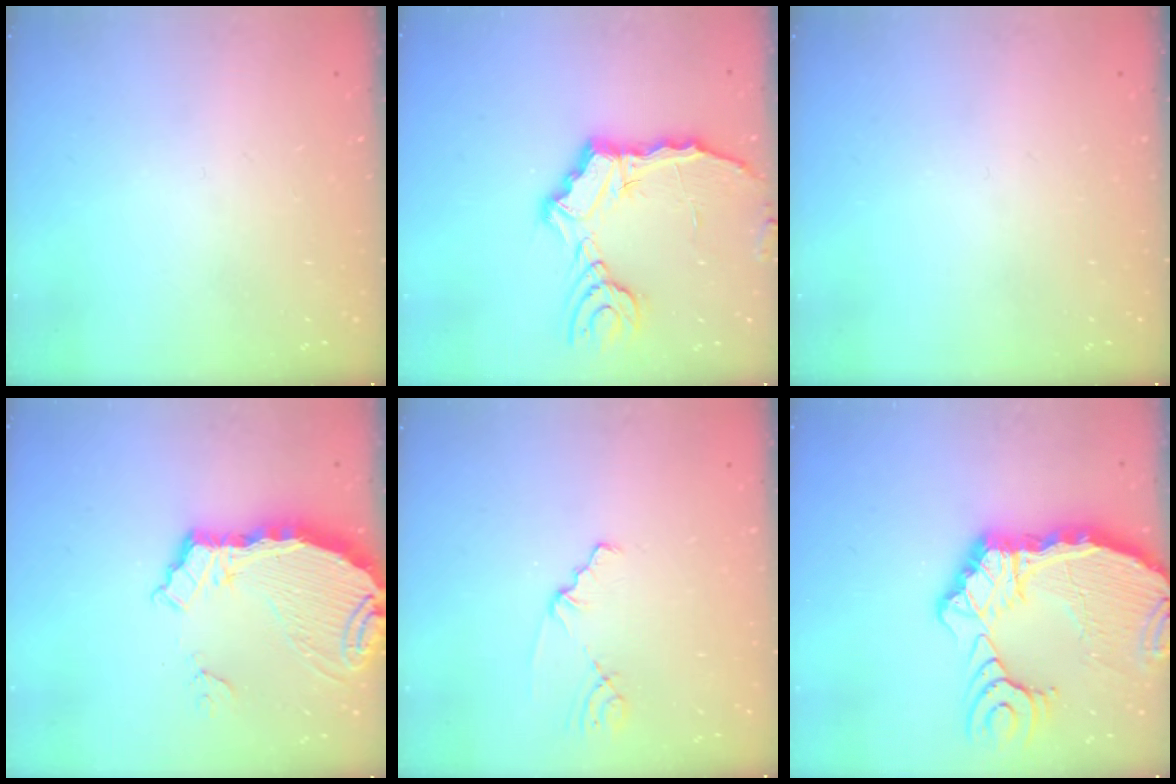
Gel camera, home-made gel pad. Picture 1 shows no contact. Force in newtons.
{"total": 11.2, "press": 11.1, "slide": 1.3}
{"total": 0.0}
{"total": 8.3, "press": 8.3, "slide": 1.0}
{"total": 1.5, "press": 1.5, "slide": 0.2}
{"total": 15.6, "press": 15.5, "slide": 1.9}